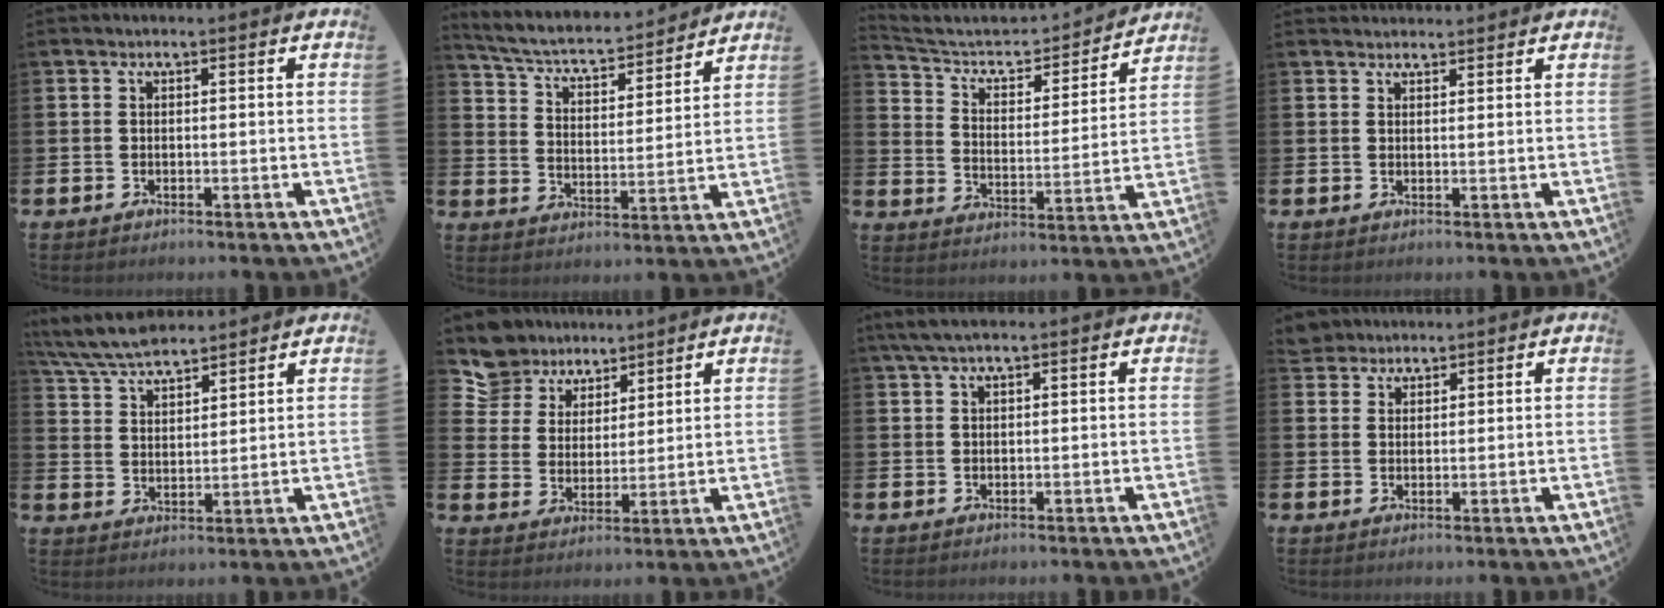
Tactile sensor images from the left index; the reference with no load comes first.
{"total": 5.2, "force": [4.8, 1.2, 1.6], "torque": [-0.058, -0.044, 0.075]}
{"total": 6.4, "force": [5.7, 2.4, 1.7], "torque": [-0.060, -0.045, 0.091]}
{"total": 1.7, "force": [1.7, 0.4, 0.0], "torque": [0.009, -0.006, 0.029]}
{"total": 6.6, "force": [6.3, 1.2, 1.6], "torque": [-0.056, -0.025, 0.115]}
{"total": 6.9, "force": [6.3, 2.7, -0.8], "torque": [-0.031, -0.040, 0.118]}
{"total": 2.5, "force": [1.7, 0.5, 1.7], "torque": [-0.040, 0.006, 0.032]}
{"total": 3.5, "force": [3.3, 1.2, -0.1], "torque": [0.003, -0.011, 0.061]}